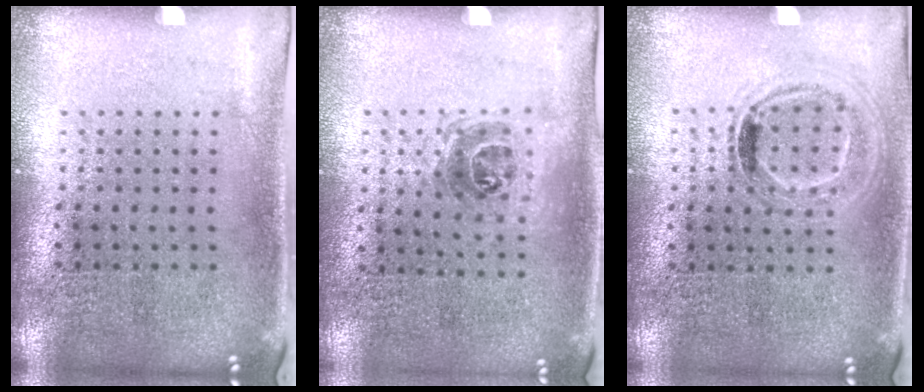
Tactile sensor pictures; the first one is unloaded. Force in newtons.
{"total": 0.9, "press": 0.8, "slide": 0.5}
{"total": 1.0, "press": 0.9, "slide": 0.5}